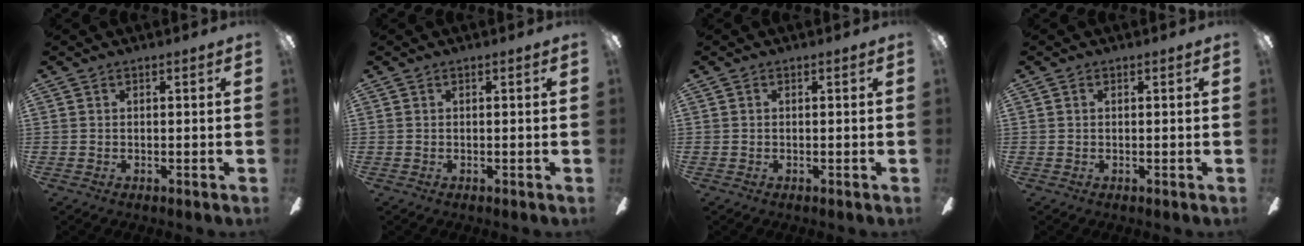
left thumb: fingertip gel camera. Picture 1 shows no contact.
{"total": 0.0}
{"total": 0.0}
{"total": 0.0}